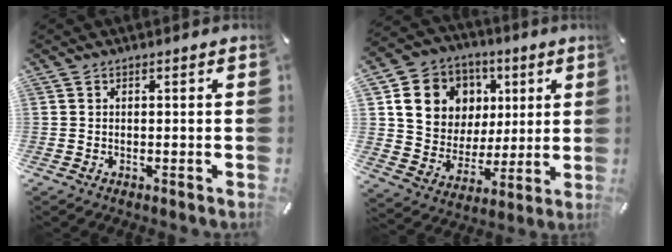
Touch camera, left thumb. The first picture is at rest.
{"total": 14.2, "force": [4.9, 12.6, 4.1], "torque": [-0.064, -0.022, 0.100]}